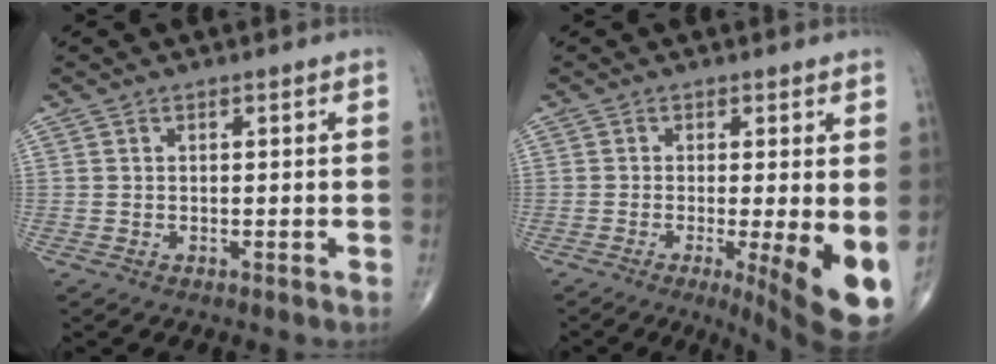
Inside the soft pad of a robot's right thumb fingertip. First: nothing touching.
{"total": 12.3, "force": [-2.8, 3.1, 11.5], "torque": [-0.148, -0.024, -0.033]}